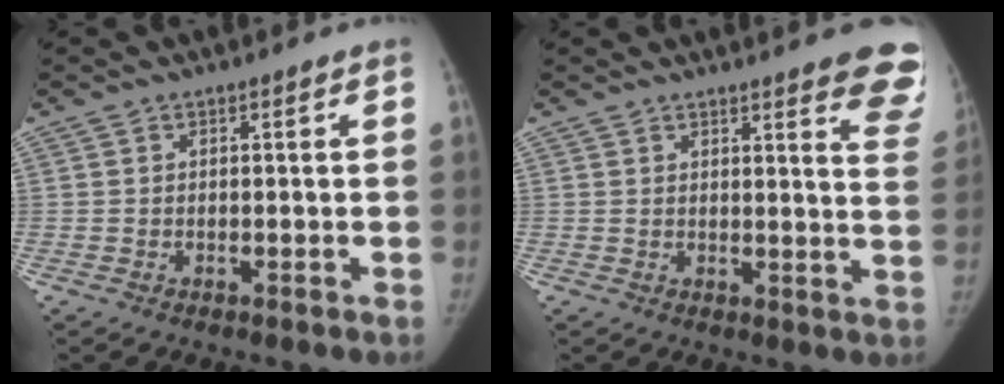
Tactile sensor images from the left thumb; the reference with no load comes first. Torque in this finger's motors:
{"motor_torque": [1.63, 0.28, 0.68, -0.53, 0.08]}